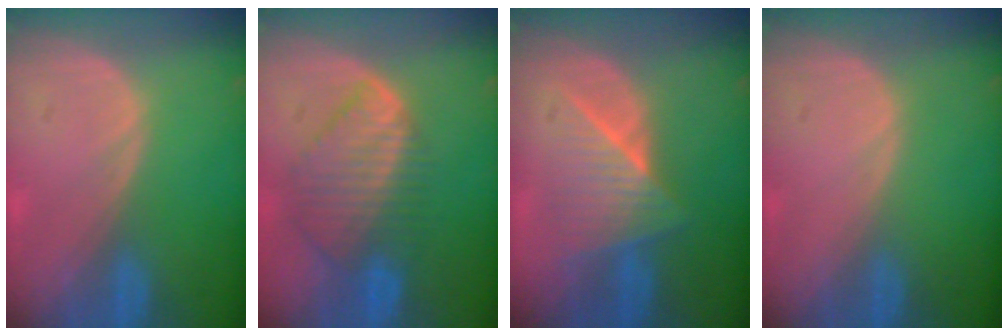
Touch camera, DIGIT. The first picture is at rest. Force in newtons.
{"total": 8.4, "press": 7.6, "slide": 3.6}
{"total": 6.5, "press": 6.4, "slide": 1.0}
{"total": 0.0}